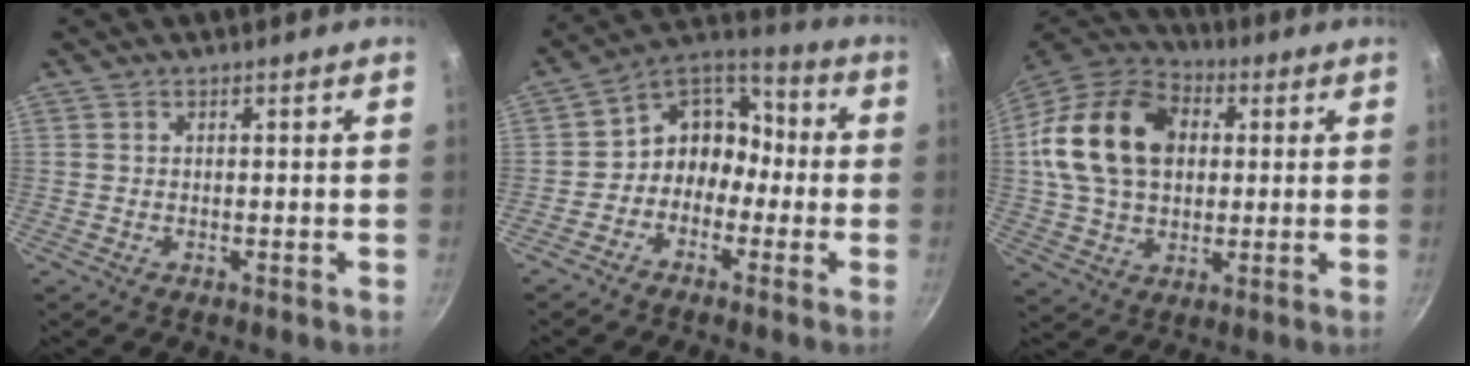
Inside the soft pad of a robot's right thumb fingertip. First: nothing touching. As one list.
[{"total": 10.0, "force": [-2.6, 8.4, 4.6], "torque": [-0.030, 0.059, -0.069]}, {"total": 20.9, "force": [3.6, 15.2, 13.9], "torque": [-0.234, 0.023, 0.056]}]